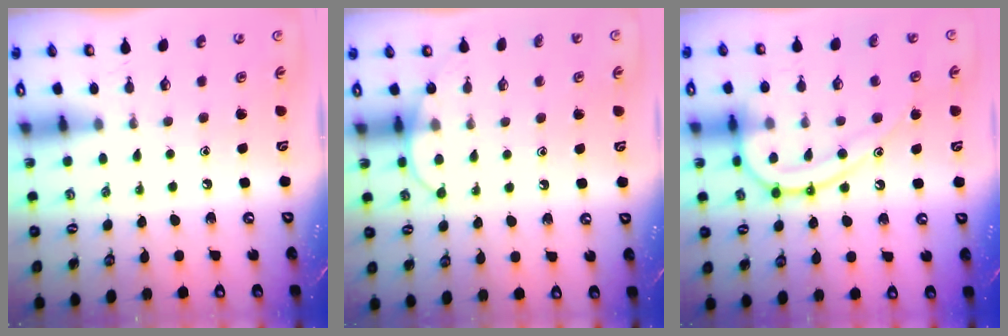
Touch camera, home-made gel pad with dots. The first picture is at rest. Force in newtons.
{"total": 6.6, "press": 6.6, "slide": 0.6}
{"total": 16.5, "press": 16.4, "slide": 1.6}